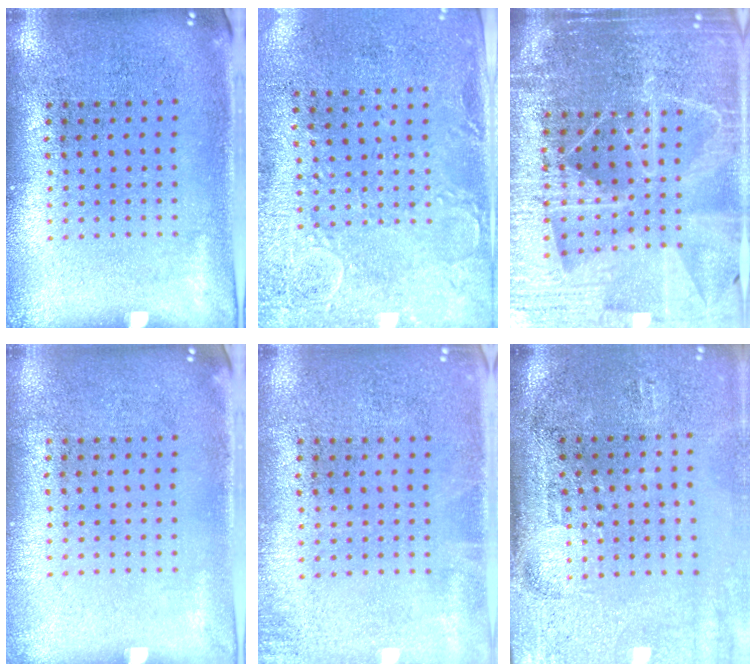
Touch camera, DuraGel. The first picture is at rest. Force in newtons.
{"total": 2.9, "press": 2.3, "slide": 1.8}
{"total": 5.4, "press": 4.8, "slide": 2.4}
{"total": 0.0}
{"total": 0.9, "press": 0.9, "slide": 0.2}
{"total": 4.7, "press": 3.8, "slide": 2.7}